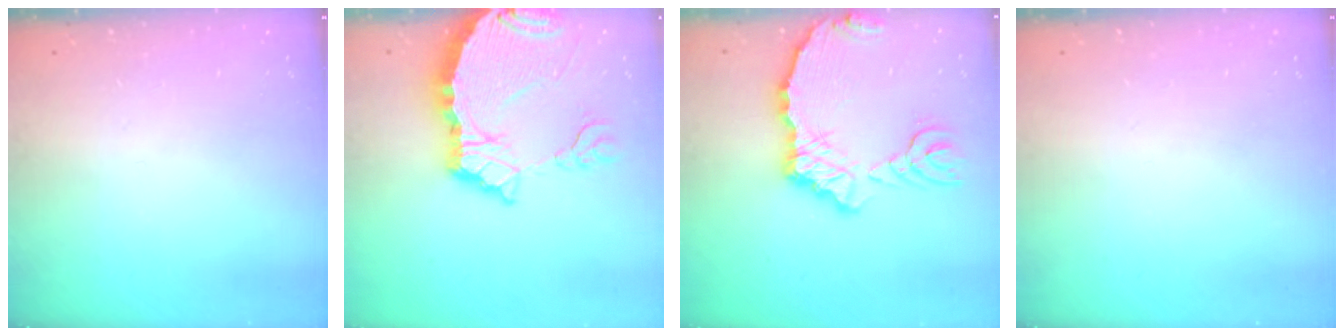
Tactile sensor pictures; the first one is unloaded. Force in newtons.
{"total": 11.4, "press": 11.3, "slide": 1.6}
{"total": 14.4, "press": 14.3, "slide": 2.0}
{"total": 0.0}